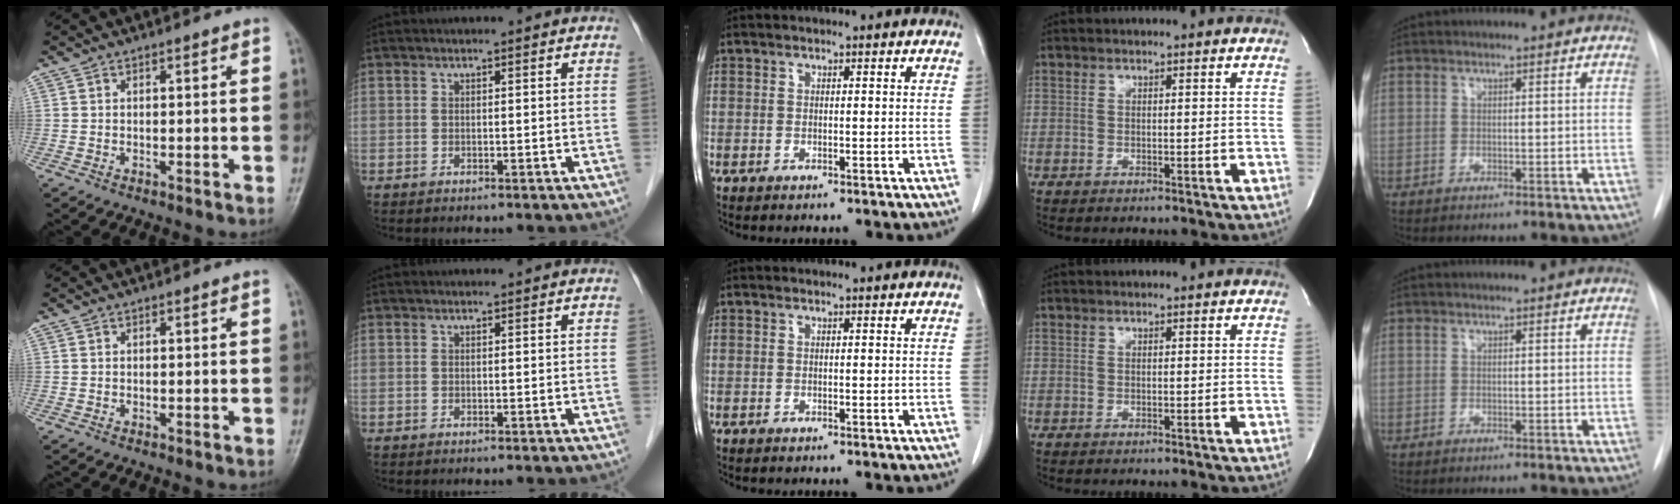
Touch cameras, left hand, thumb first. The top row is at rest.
{}